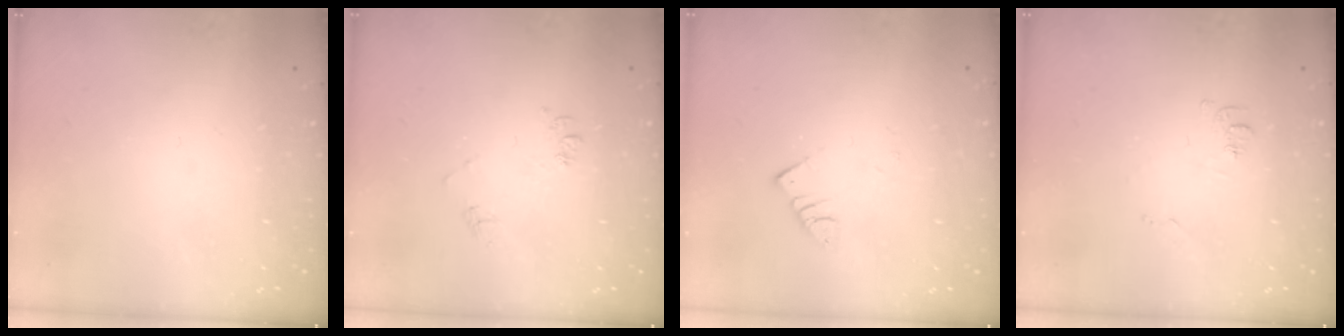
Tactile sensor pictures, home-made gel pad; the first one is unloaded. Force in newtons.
{"total": 7.2, "press": 7.1, "slide": 0.7}
{"total": 2.4, "press": 2.4, "slide": 0.4}
{"total": 7.3, "press": 7.3, "slide": 0.7}